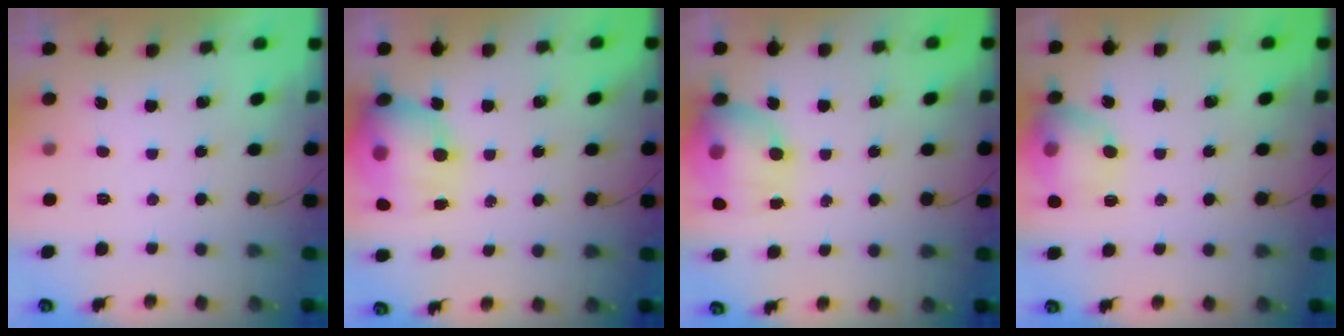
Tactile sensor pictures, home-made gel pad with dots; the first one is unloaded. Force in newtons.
{"total": 15.8, "press": 15.3, "slide": 3.7}
{"total": 13.2, "press": 12.8, "slide": 3.4}
{"total": 14.8, "press": 14.6, "slide": 2.1}